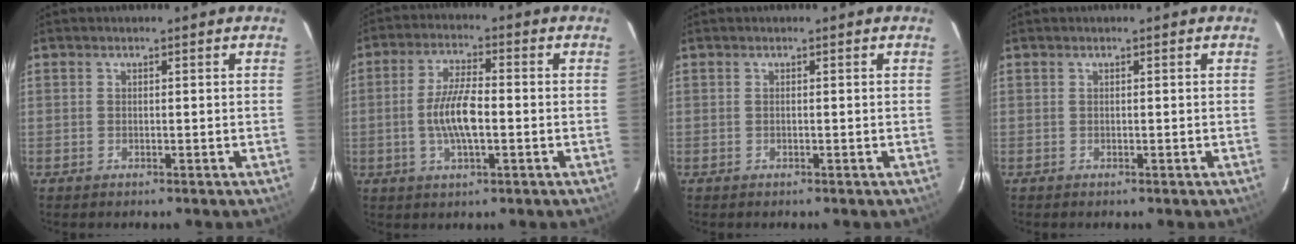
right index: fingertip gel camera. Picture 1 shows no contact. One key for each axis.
{"total": 8.0, "fx": -1.3, "fy": 2.5, "fz": 7.5, "tx": -0.148, "ty": 0.003, "tz": -0.026}
{"total": 0.0}
{"total": 0.0}